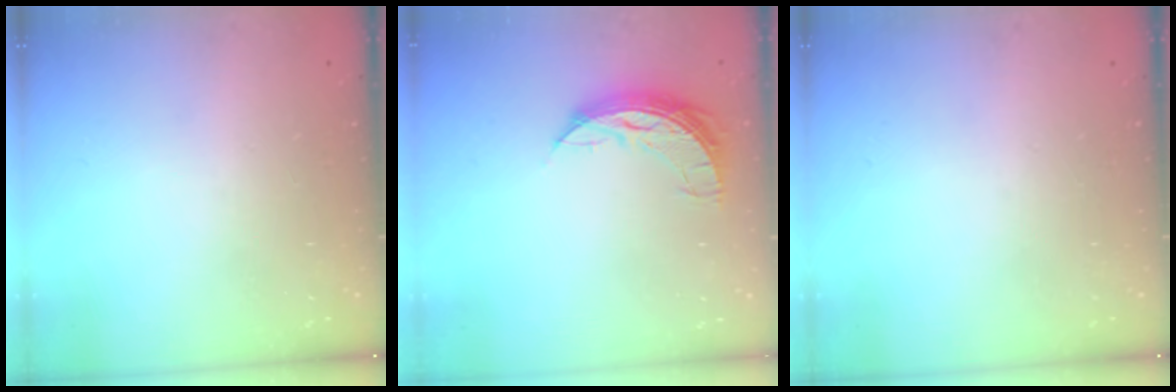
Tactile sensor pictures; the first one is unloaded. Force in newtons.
{"total": 7.7, "press": 7.6, "slide": 0.6}
{"total": 0.0}